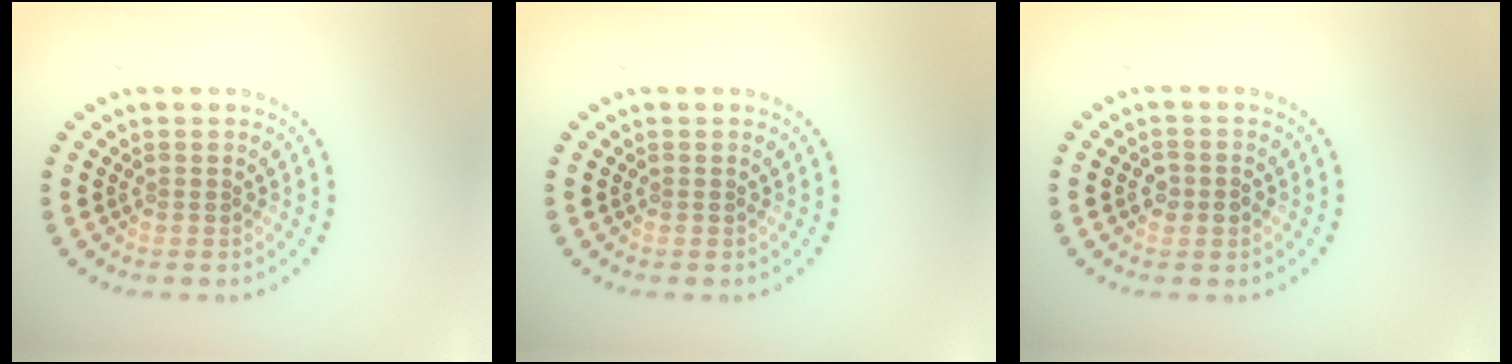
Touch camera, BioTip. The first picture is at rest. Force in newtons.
{"total": 0.0}
{"total": 1.6, "press": 1.5, "slide": 0.1}